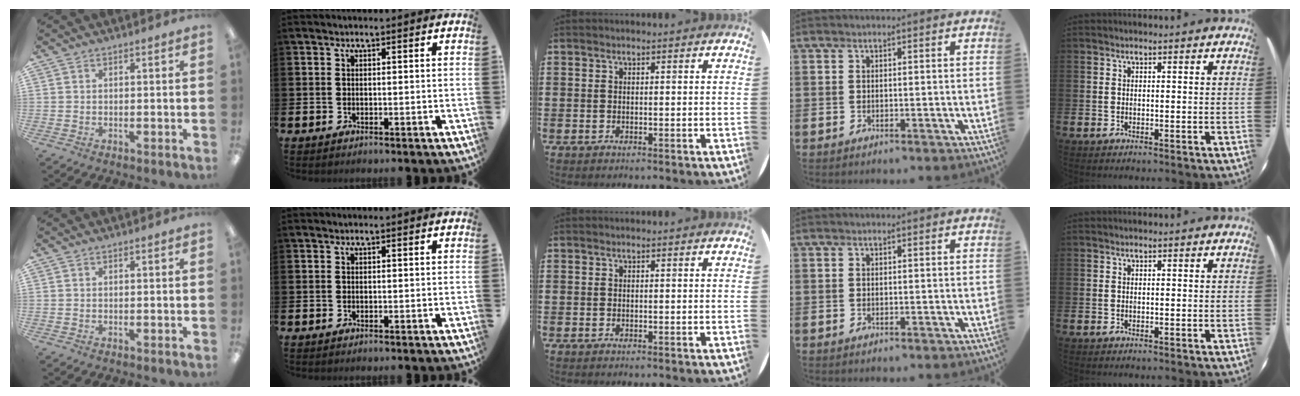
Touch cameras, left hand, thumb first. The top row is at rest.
{}